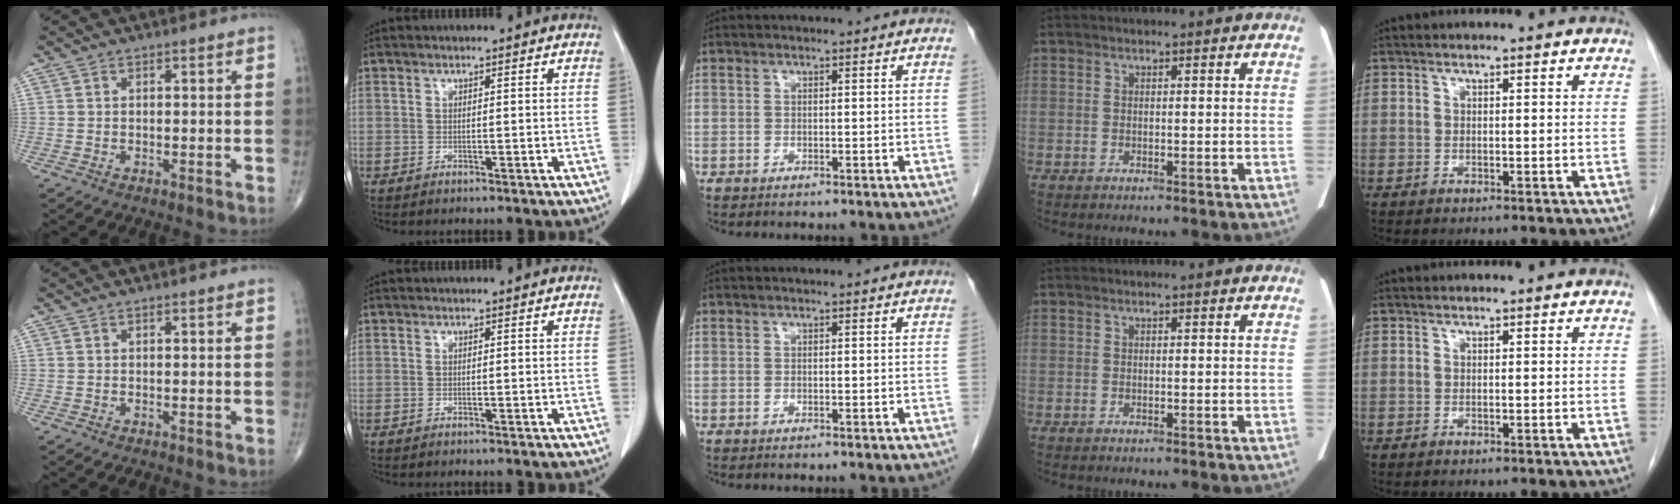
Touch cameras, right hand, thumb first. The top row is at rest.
{}